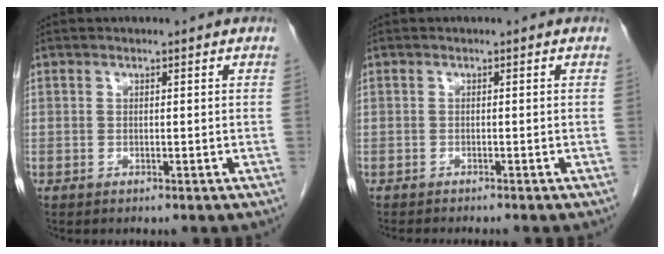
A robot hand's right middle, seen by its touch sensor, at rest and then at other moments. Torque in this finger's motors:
{"motor_torque": [0.06, -0.03, 0.00, 0.01]}